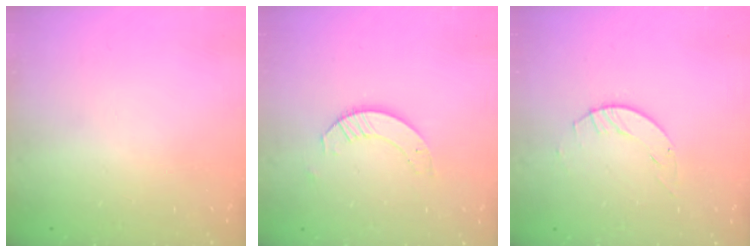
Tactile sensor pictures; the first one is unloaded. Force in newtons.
{"total": 3.8, "press": 3.8, "slide": 0.1}
{"total": 2.9, "press": 2.9, "slide": 0.4}